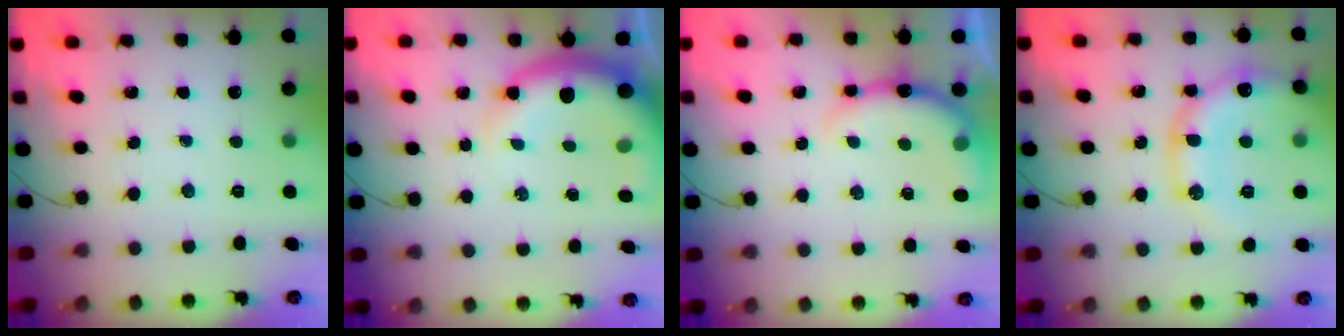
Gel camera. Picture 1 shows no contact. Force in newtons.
{"total": 10.8, "press": 10.4, "slide": 2.7}
{"total": 9.7, "press": 9.7, "slide": 0.9}
{"total": 14.8, "press": 14.6, "slide": 2.0}